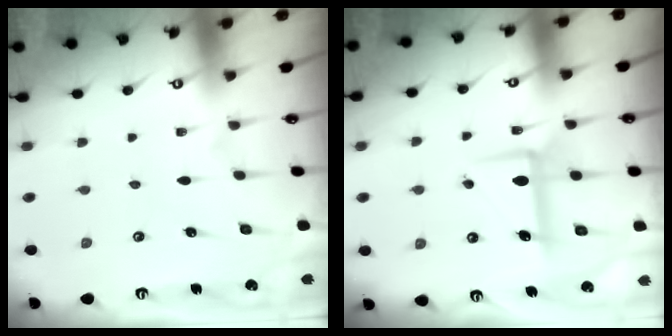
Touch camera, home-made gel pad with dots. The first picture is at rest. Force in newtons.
{"total": 7.7, "press": 7.6, "slide": 0.6}